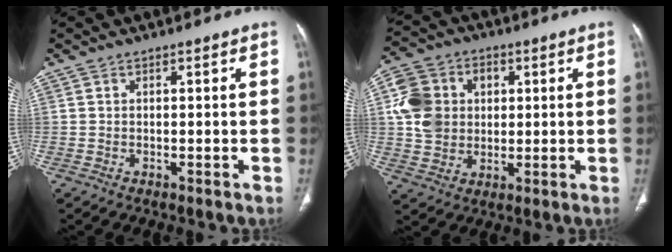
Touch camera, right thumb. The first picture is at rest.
{"total": 12.0, "force": [1.8, 10.1, 6.1], "torque": [-0.099, 0.011, 0.033]}